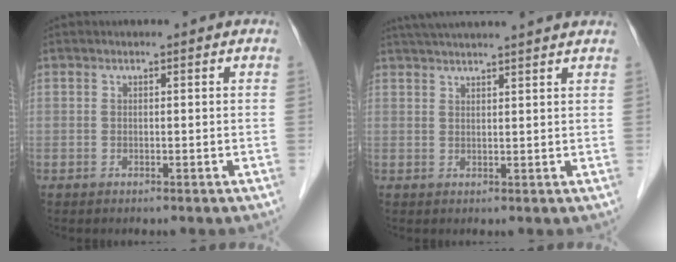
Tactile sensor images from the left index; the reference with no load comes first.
{"total": 11.9, "force": [10.6, -0.5, 5.4], "torque": [-0.092, 0.035, 0.141]}